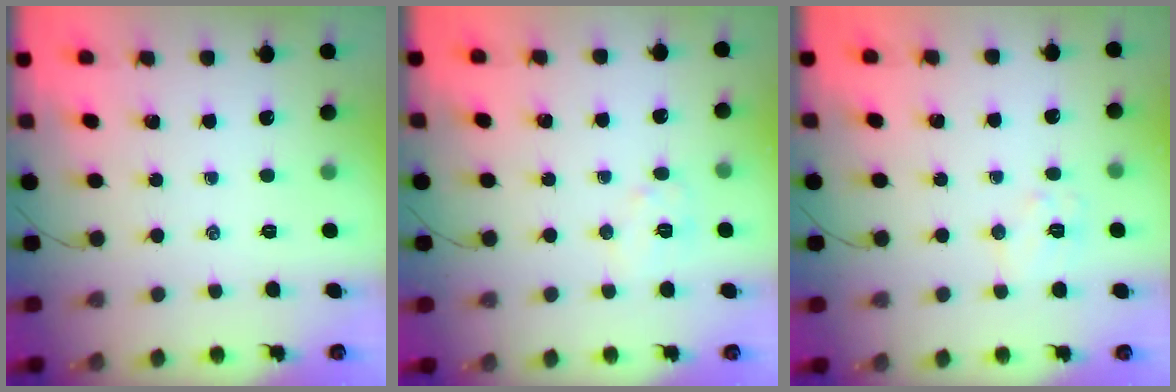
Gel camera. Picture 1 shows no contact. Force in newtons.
{"total": 5.8, "press": 5.8, "slide": 0.6}
{"total": 6.6, "press": 6.5, "slide": 0.7}